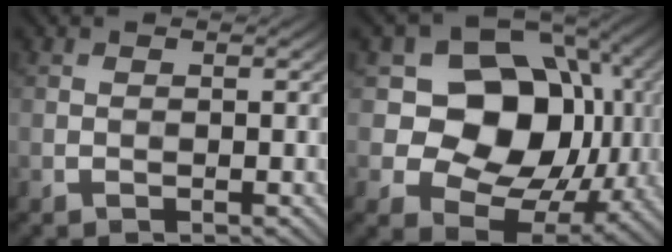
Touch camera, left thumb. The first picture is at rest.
{"total": 15.5, "force": [2.1, 12.4, 9.0], "torque": [-0.151, 0.001, 0.031]}